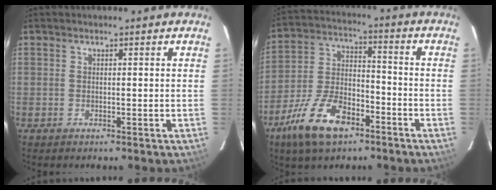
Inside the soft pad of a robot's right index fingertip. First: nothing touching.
{"total": 15.0, "force": [-9.2, 6.9, 9.5], "torque": [-0.207, -0.004, -0.167]}